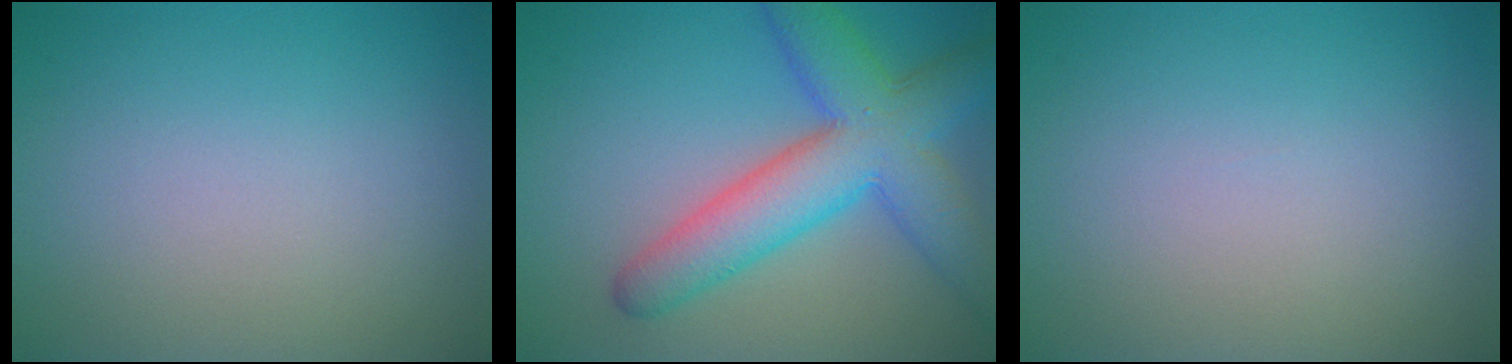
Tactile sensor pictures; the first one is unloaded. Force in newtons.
{"total": 8.3, "press": 8.3, "slide": 0.3}
{"total": 0.0}